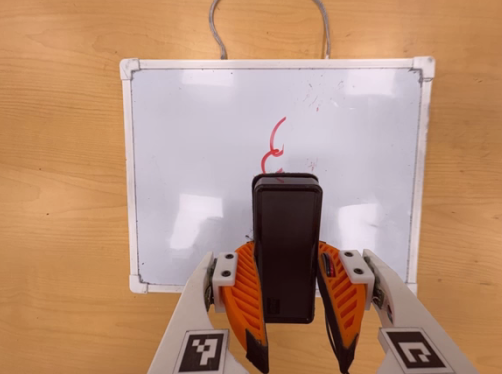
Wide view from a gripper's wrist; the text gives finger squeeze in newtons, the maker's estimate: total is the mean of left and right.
{"total": 9.0, "left": 6.9, "right": 11.1}